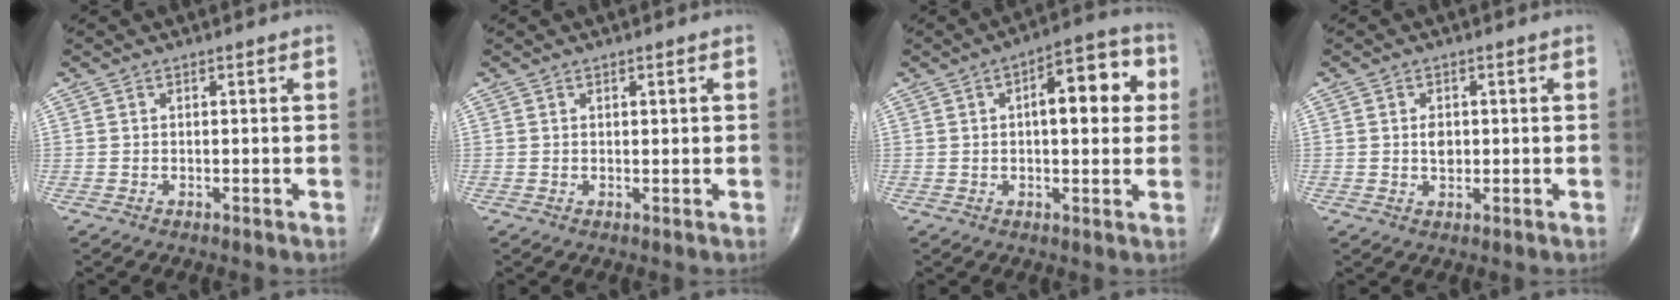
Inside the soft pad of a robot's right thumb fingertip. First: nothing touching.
{"total": 0.9, "force": [0.2, 0.2, 0.8], "torque": [-0.010, 0.001, 0.003]}
{"total": 11.9, "force": [2.2, 5.0, 10.6], "torque": [-0.117, 0.019, 0.025]}
{"total": 2.5, "force": [0.2, 1.6, 1.8], "torque": [-0.023, -0.002, 0.004]}